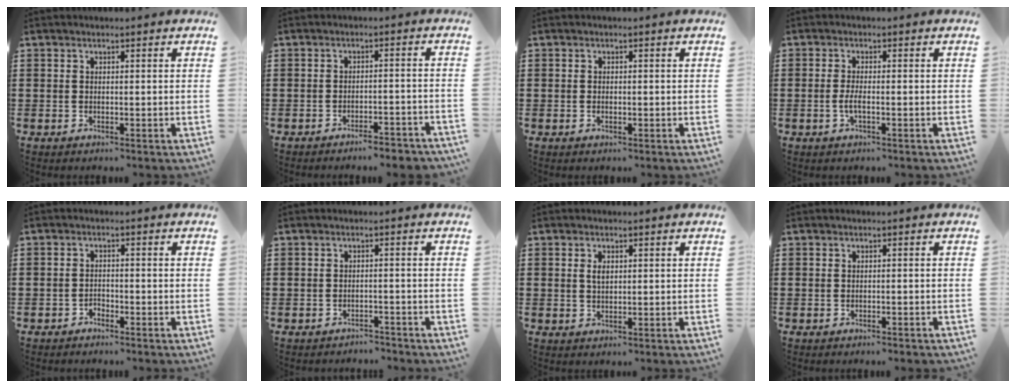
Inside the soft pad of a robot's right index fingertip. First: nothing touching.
{"total": 3.1, "force": [-2.9, -0.1, 1.1], "torque": [-0.020, -0.002, -0.059]}
{"total": 0.6, "force": [-0.2, 0.3, 0.5], "torque": [-0.011, -0.002, -0.003]}
{"total": 2.5, "force": [-0.8, 0.4, 2.3], "torque": [-0.048, -0.003, -0.017]}
{"total": 1.4, "force": [-1.3, 0.5, 0.1], "torque": [-0.007, 0.003, -0.029]}
{"total": 1.9, "force": [-1.9, 0.1, -0.2], "torque": [-0.005, -0.001, -0.043]}
{"total": 1.8, "force": [0.4, 0.9, 1.5], "torque": [-0.032, 0.006, 0.006]}
{"total": 0.7, "force": [-0.6, -0.1, 0.2], "torque": [-0.007, -0.005, -0.011]}